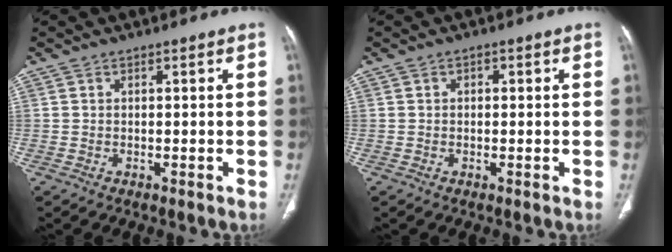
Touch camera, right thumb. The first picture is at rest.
{"total": 1.0, "force": [0.3, 0.7, 0.7], "torque": [-0.008, 0.002, 0.004]}